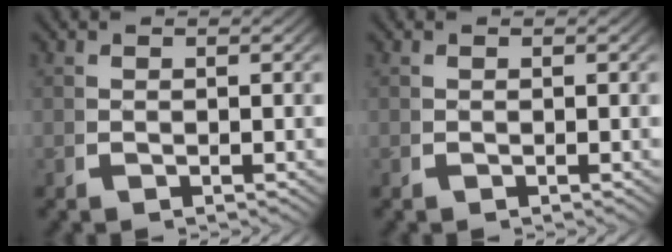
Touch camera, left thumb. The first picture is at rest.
{"total": 0.0}